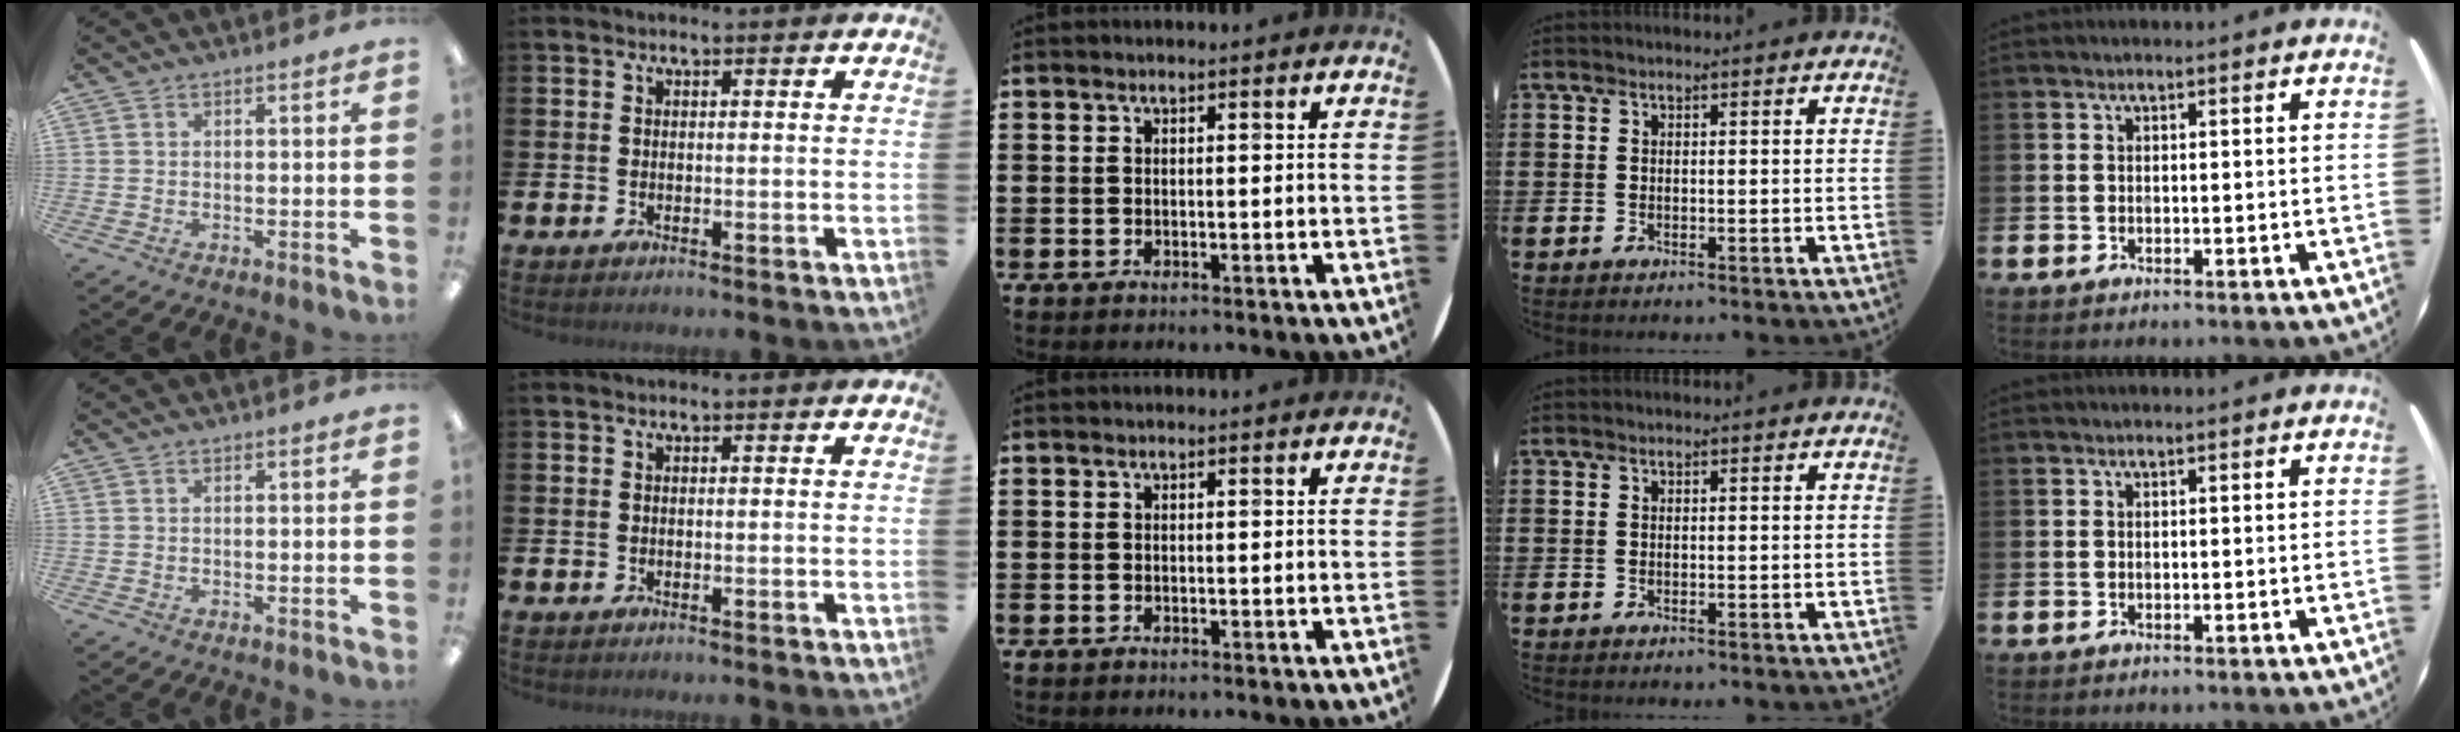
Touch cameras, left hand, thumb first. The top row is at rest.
{}